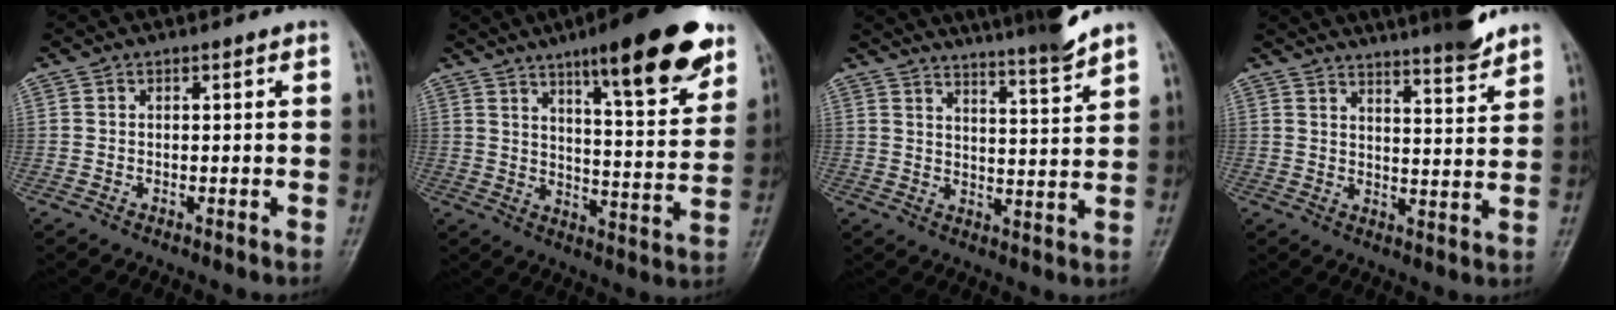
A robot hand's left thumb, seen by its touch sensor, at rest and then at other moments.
{"total": 19.5, "force": [12.1, 4.4, 14.7], "torque": [-0.171, -0.055, 0.179]}
{"total": 13.4, "force": [11.9, 0.2, 6.2], "torque": [-0.082, -0.063, 0.169]}
{"total": 12.9, "force": [11.2, 1.5, 6.2], "torque": [-0.074, -0.059, 0.152]}